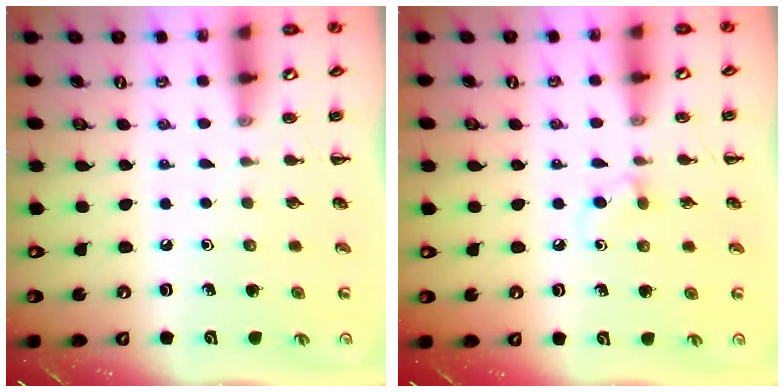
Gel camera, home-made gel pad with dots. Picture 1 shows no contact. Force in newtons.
{"total": 3.5, "press": 3.3, "slide": 1.4}